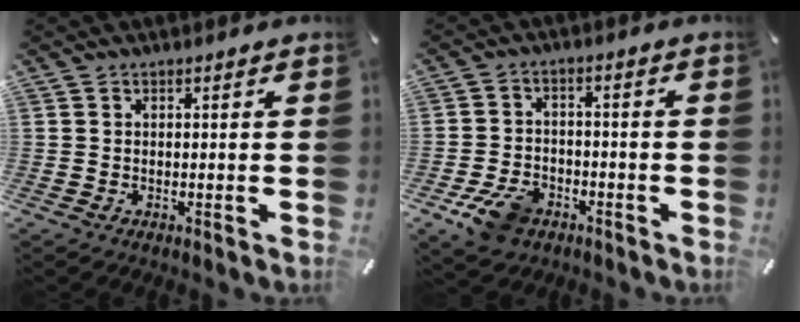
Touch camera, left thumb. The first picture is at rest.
{"total": 8.6, "force": [-4.5, 5.9, 4.4], "torque": [-0.086, 0.020, -0.083]}